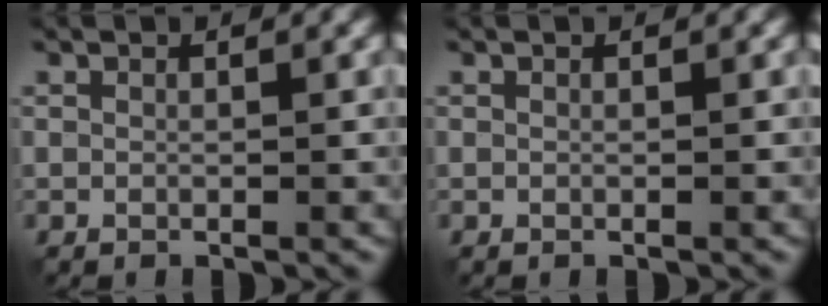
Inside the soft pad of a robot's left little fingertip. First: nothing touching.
{"total": 0.0}